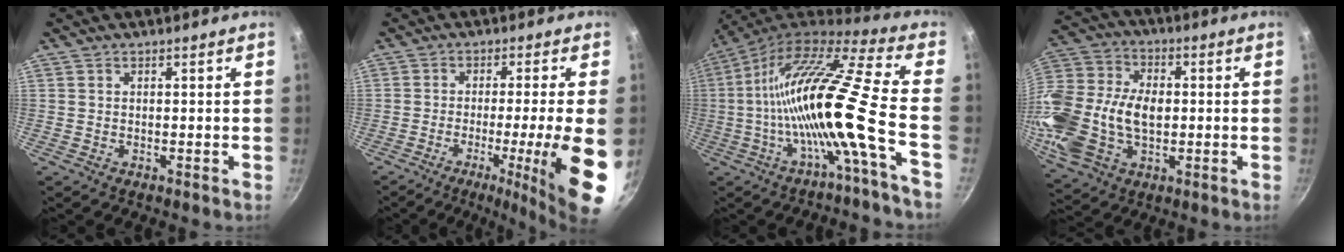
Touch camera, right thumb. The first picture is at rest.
{"total": 14.2, "force": [-4.0, 0.4, 13.6], "torque": [-0.200, 0.000, -0.055]}
{"total": 19.4, "force": [-4.8, 1.4, 18.7], "torque": [-0.322, 0.021, -0.102]}
{"total": 21.2, "force": [-0.9, 14.2, 15.6], "torque": [-0.309, 0.026, -0.017]}